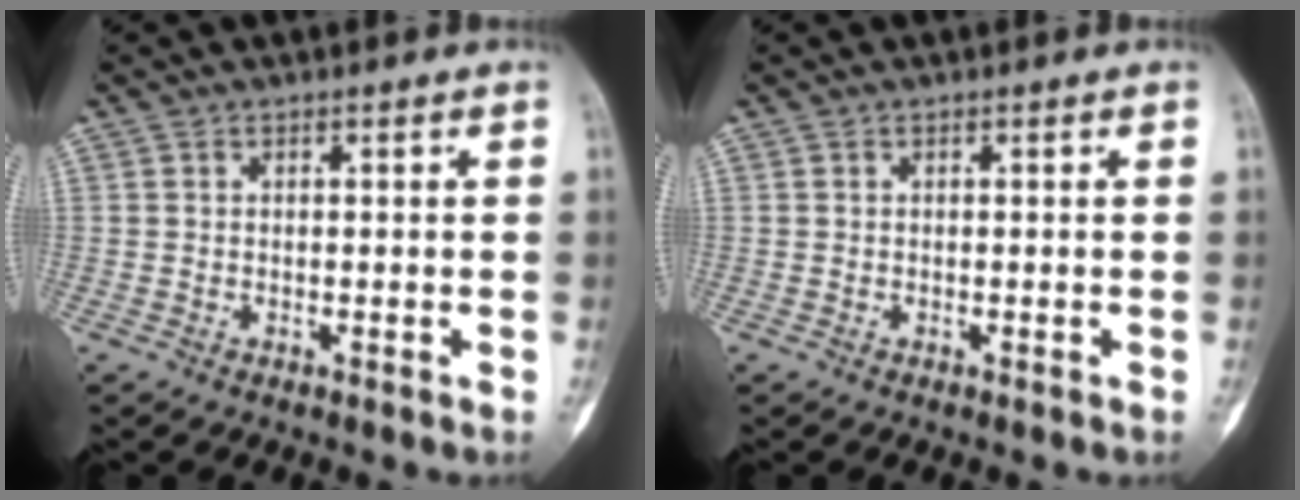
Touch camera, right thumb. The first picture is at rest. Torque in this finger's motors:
{"motor_torque": [0.04, 0.04, 0.06, -0.06, 0.00]}